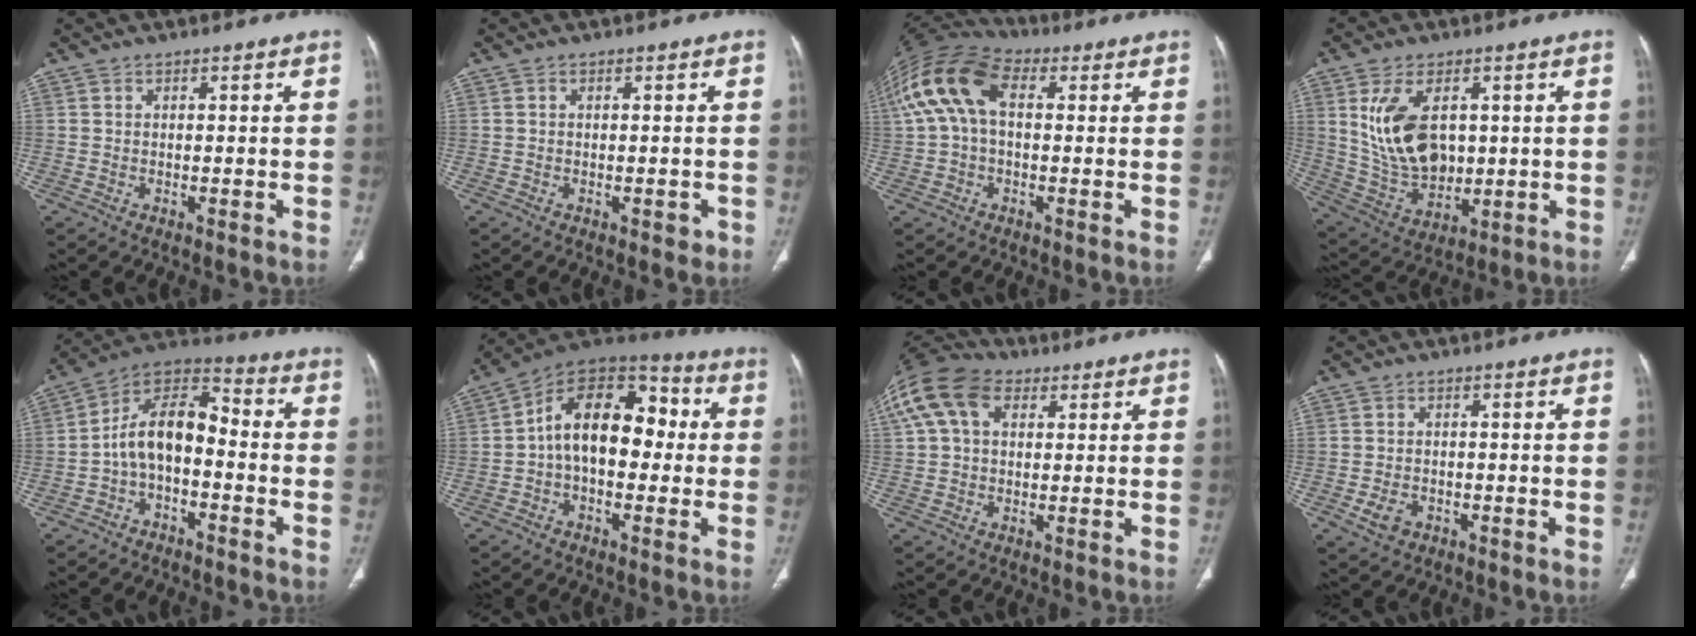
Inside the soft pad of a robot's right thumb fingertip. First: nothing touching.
{"total": 1.1, "force": [-0.5, 0.8, 0.7], "torque": [-0.005, 0.000, -0.003]}
{"total": 14.4, "force": [2.6, 8.8, 11.1], "torque": [-0.234, 0.044, 0.041]}
{"total": 13.8, "force": [2.9, 8.7, 10.4], "torque": [-0.178, -0.013, 0.074]}
{"total": 11.2, "force": [-2.5, 6.4, 8.8], "torque": [-0.142, 0.064, -0.056]}
{"total": 16.1, "force": [0.2, 10.1, 12.5], "torque": [-0.167, 0.049, -0.010]}
{"total": 14.4, "force": [5.0, 9.9, 9.3], "torque": [-0.202, 0.035, 0.086]}
{"total": 3.4, "force": [-1.3, 2.5, 1.8], "torque": [-0.033, 0.002, -0.017]}